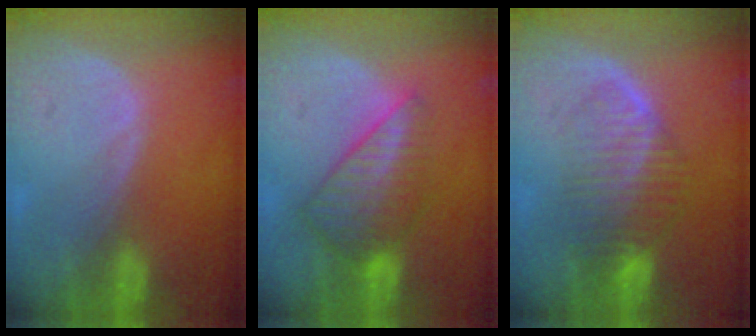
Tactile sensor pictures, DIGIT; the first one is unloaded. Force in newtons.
{"total": 7.5, "press": 6.9, "slide": 2.9}
{"total": 7.2, "press": 6.6, "slide": 2.7}